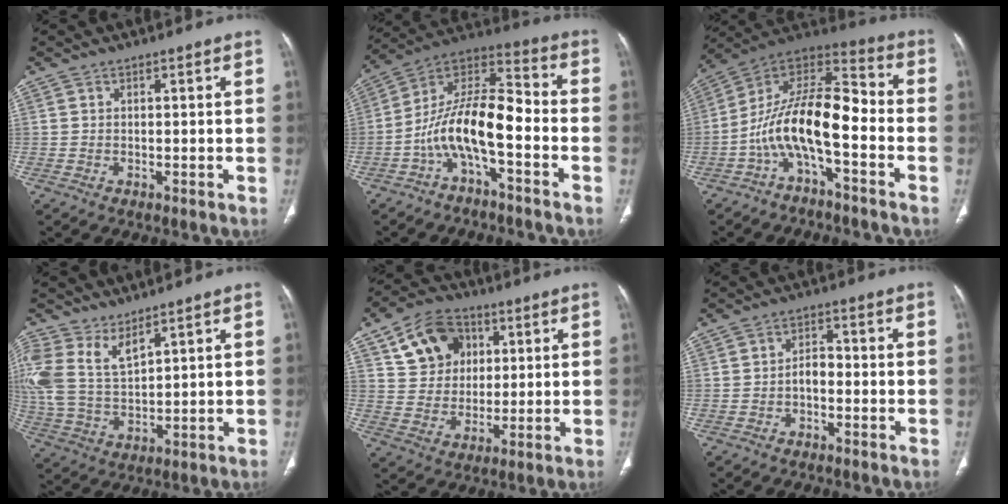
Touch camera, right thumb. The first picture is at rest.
{"total": 13.8, "force": [-4.9, 5.1, 11.9], "torque": [-0.218, 0.082, -0.096]}
{"total": 15.3, "force": [-5.0, 6.1, 13.1], "torque": [-0.225, 0.089, -0.096]}
{"total": 10.7, "force": [6.5, 4.9, 7.0], "torque": [-0.156, -0.021, 0.145]}
{"total": 12.7, "force": [4.9, 10.0, 6.1], "torque": [-0.071, -0.004, 0.086]}
{"total": 3.1, "force": [-1.1, 1.9, 2.1], "torque": [-0.025, 0.019, -0.025]}